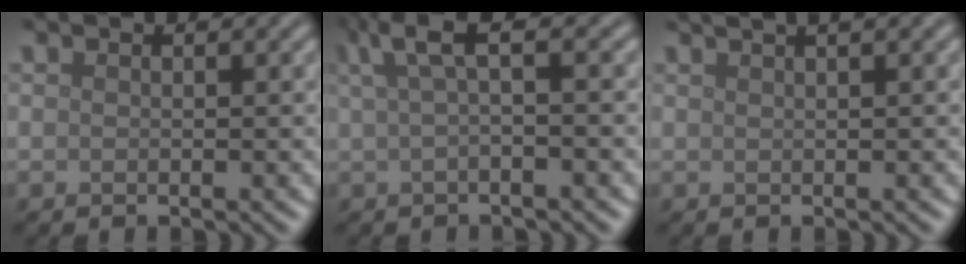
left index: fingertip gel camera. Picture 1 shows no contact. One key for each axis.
{"total": 3.5, "fx": 1.1, "fy": 0.8, "fz": 3.2, "tx": -0.052, "ty": 0.009, "tz": 0.018}
{"total": 4.2, "fx": 2.6, "fy": 1.6, "fz": 2.9, "tx": -0.012, "ty": 0.026, "tz": 0.007}